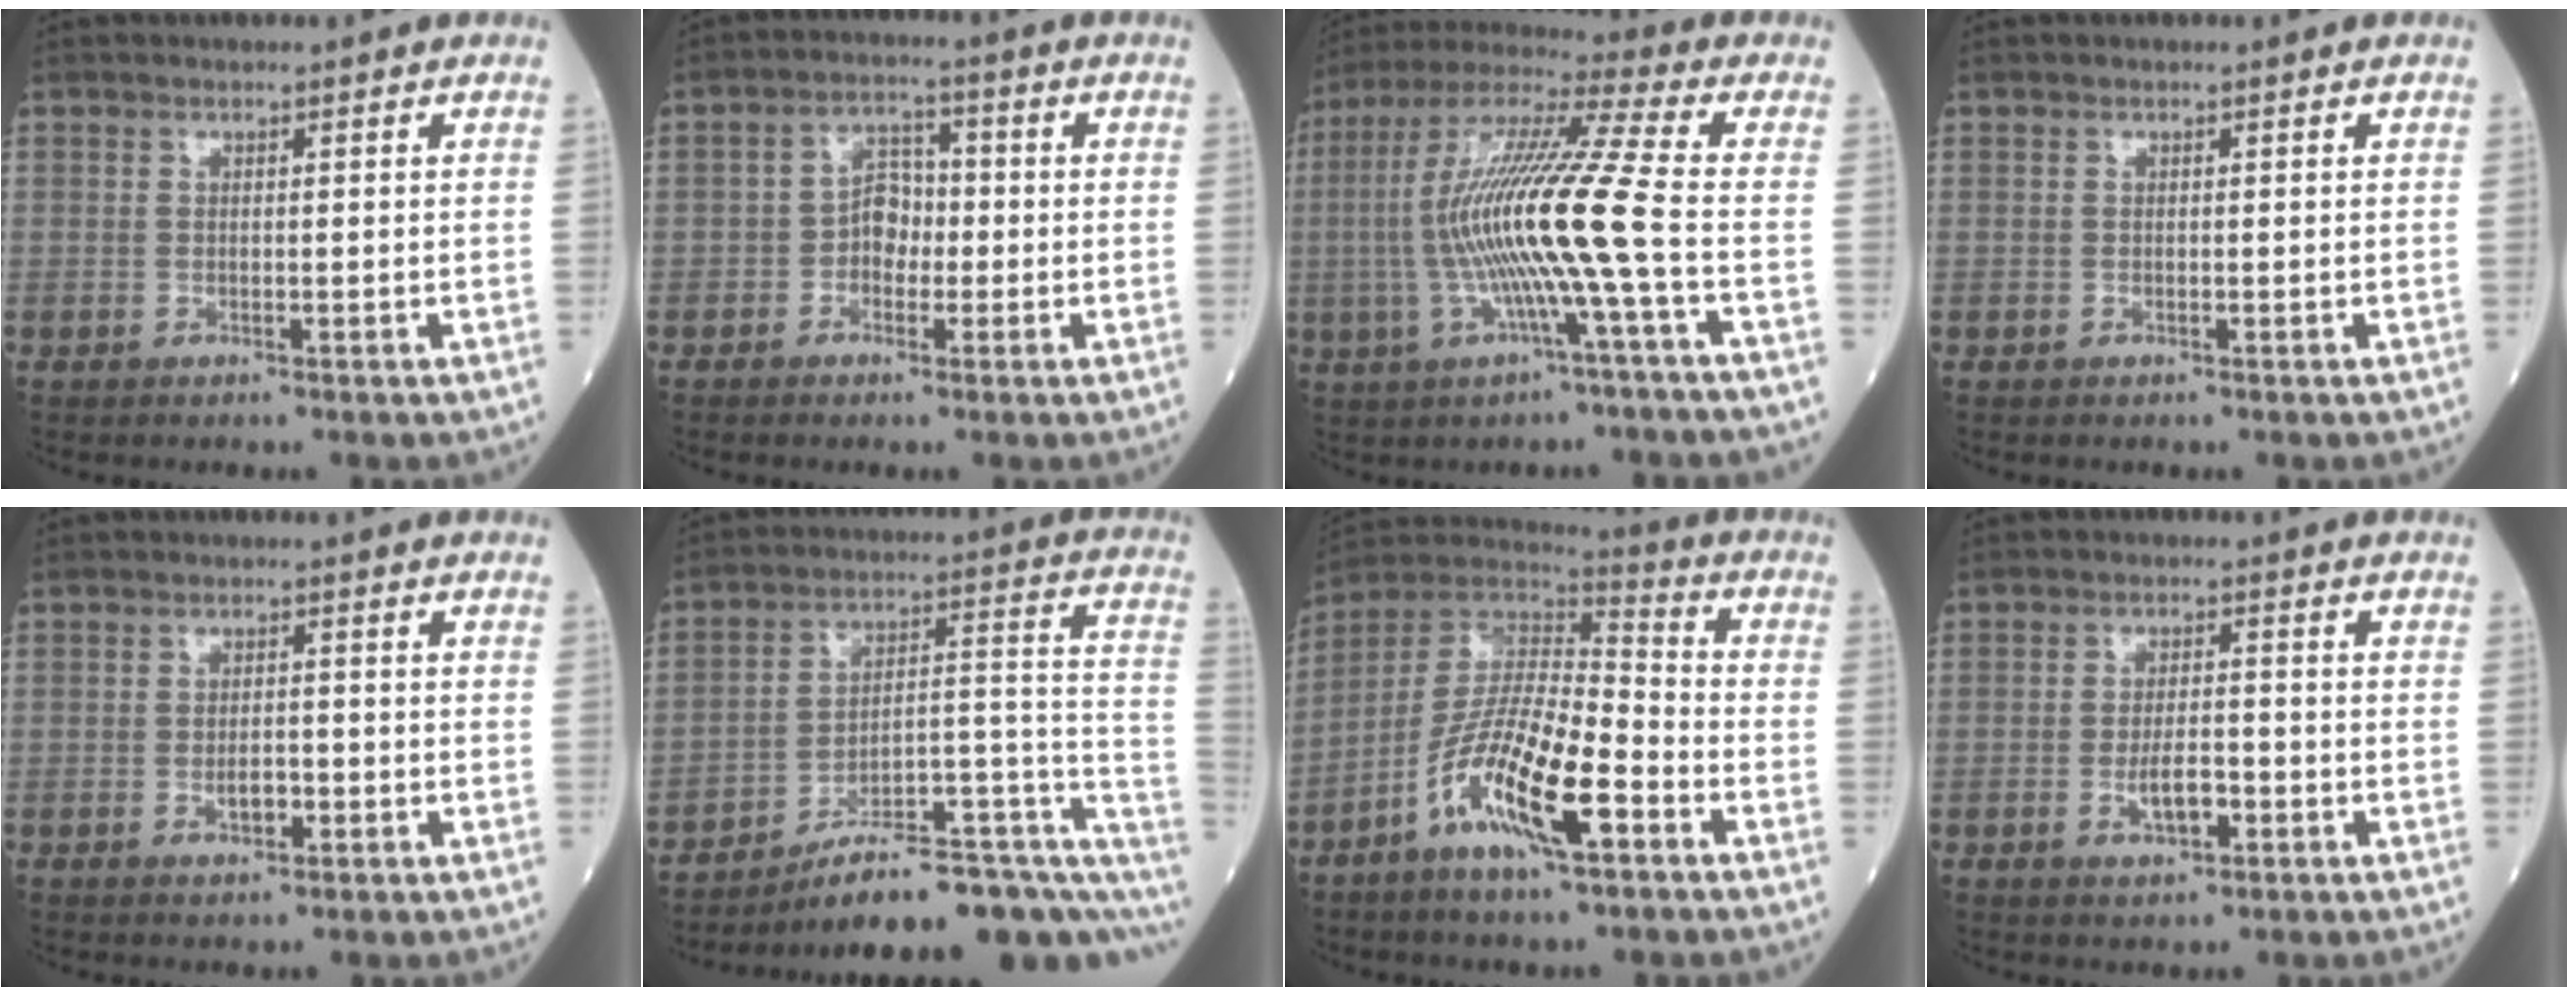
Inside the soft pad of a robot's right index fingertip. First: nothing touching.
{"total": 4.2, "force": [-1.0, 2.9, 2.9], "torque": [-0.043, 0.012, -0.023]}
{"total": 16.1, "force": [-2.5, -1.0, 15.8], "torque": [-0.314, 0.007, -0.060]}
{"total": 0.0}
{"total": 2.5, "force": [-1.0, 1.0, 2.1], "torque": [-0.035, 0.003, -0.013]}
{"total": 19.7, "force": [-12.9, 4.7, 14.1], "torque": [-0.122, 0.067, -0.182]}
{"total": 14.7, "force": [-6.6, 2.8, 12.8], "torque": [-0.244, -0.004, -0.122]}
{"total": 4.4, "force": [-1.6, 1.5, 3.8], "torque": [-0.070, 0.001, -0.026]}